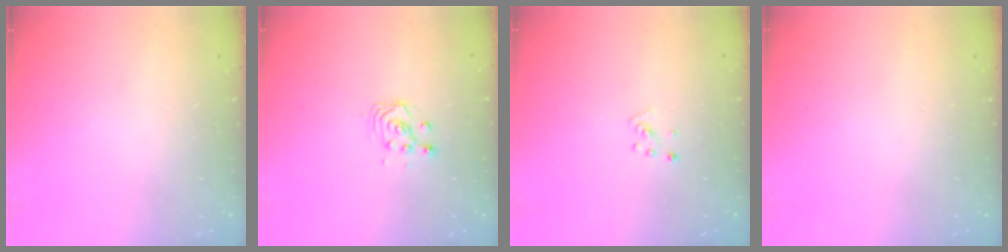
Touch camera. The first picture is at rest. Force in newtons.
{"total": 2.9, "press": 2.9, "slide": 0.1}
{"total": 3.7, "press": 3.7, "slide": 0.4}
{"total": 0.0}